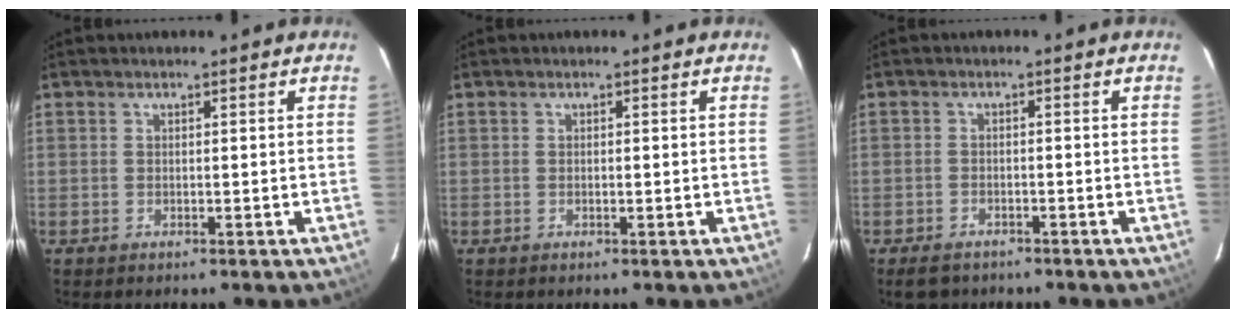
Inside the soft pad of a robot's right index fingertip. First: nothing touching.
{"total": 0.9, "force": [-0.1, 0.4, 0.8], "torque": [-0.021, 0.000, -0.002]}
{"total": 5.0, "force": [-3.7, 2.9, 1.8], "torque": [-0.036, -0.003, -0.056]}